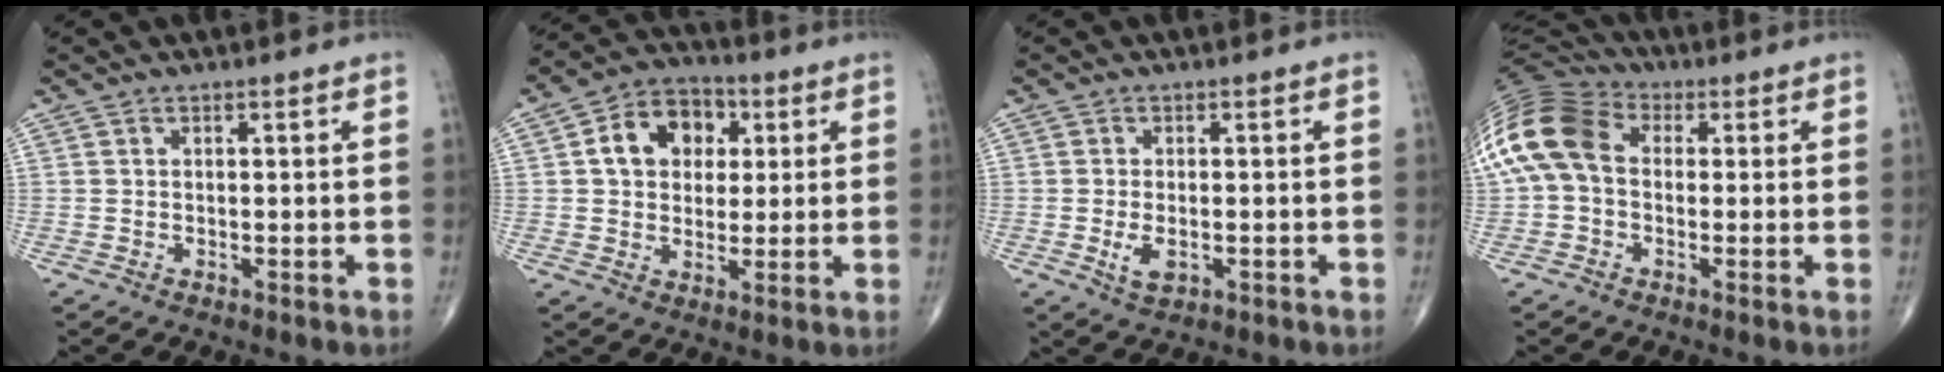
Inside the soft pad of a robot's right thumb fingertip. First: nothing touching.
{"total": 11.2, "force": [2.6, 8.5, 6.8], "torque": [-0.077, 0.008, 0.035]}
{"total": 3.5, "force": [-0.9, 1.8, 2.8], "torque": [-0.051, -0.005, -0.011]}
{"total": 15.1, "force": [1.2, 10.9, 10.4], "torque": [-0.222, 0.038, 0.011]}